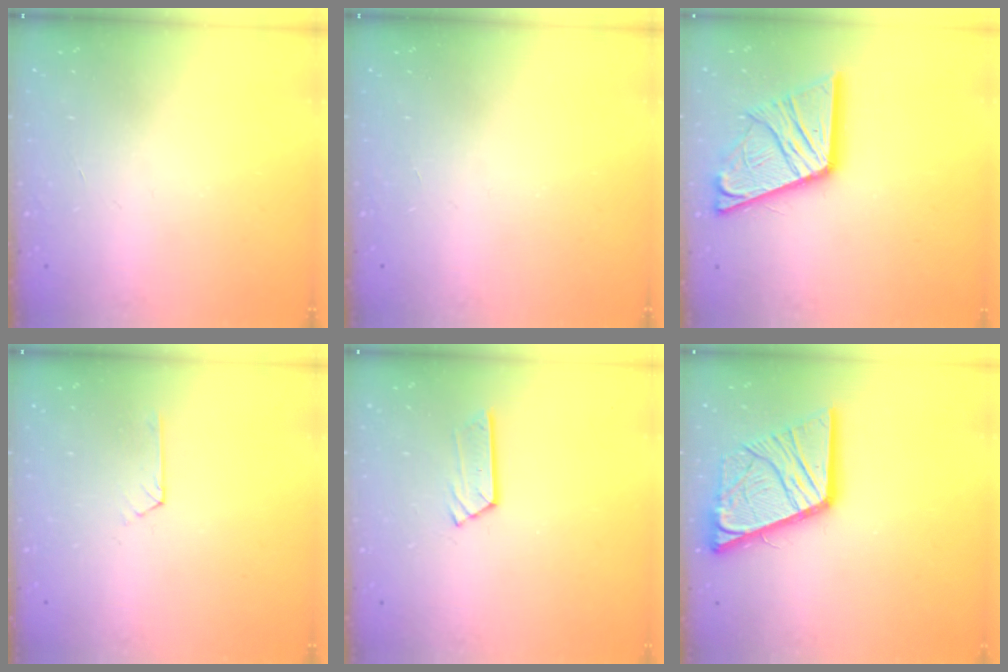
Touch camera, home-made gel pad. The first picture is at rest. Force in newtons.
{"total": 0.0}
{"total": 20.1, "press": 20.0, "slide": 2.3}
{"total": 2.0, "press": 2.0, "slide": 0.2}
{"total": 3.8, "press": 3.8, "slide": 0.2}
{"total": 18.0, "press": 17.9, "slide": 2.1}